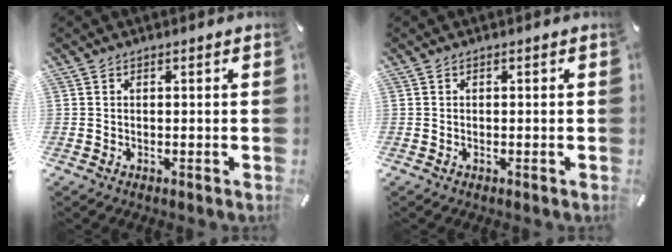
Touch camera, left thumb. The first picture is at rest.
{"total": 0.0}